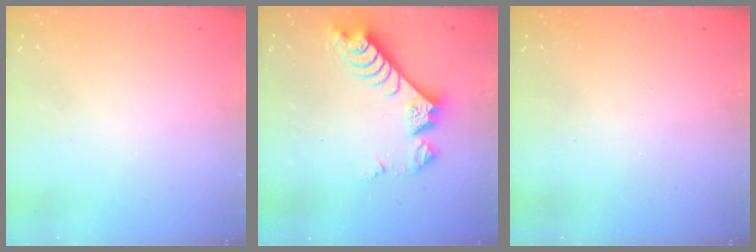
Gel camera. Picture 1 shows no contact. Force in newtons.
{"total": 10.2, "press": 10.1, "slide": 1.0}
{"total": 0.0}